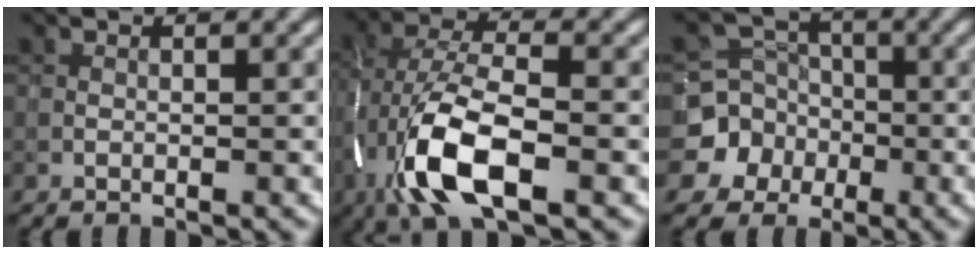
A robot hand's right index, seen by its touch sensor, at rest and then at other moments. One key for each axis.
{"total": 10.4, "fx": -4.4, "fy": 4.1, "fz": 8.5, "tx": -0.176, "ty": 0.004, "tz": -0.088}
{"total": 6.9, "fx": -2.3, "fy": 6.4, "fz": 0.9, "tx": -0.007, "ty": 0.003, "tz": -0.065}